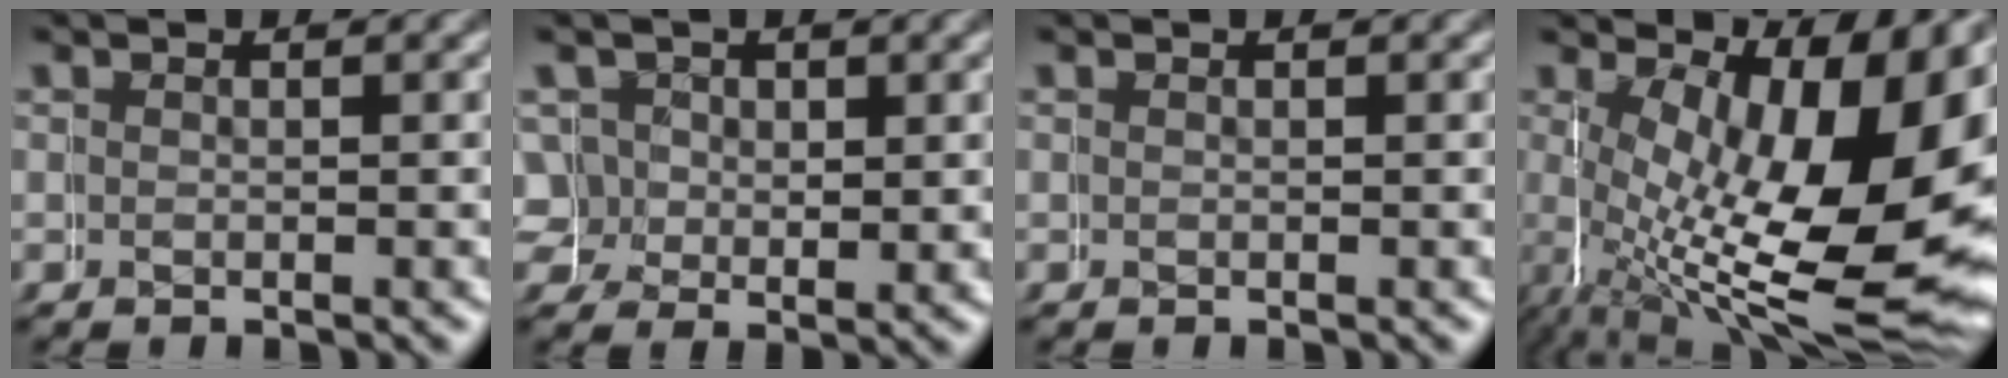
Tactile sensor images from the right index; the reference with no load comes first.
{"total": 4.1, "force": [1.3, 3.8, 0.8], "torque": [-0.044, -0.029, 0.034]}
{"total": 0.0}
{"total": 16.3, "force": [0.0, 7.5, 14.5], "torque": [-0.235, -0.044, 0.034]}